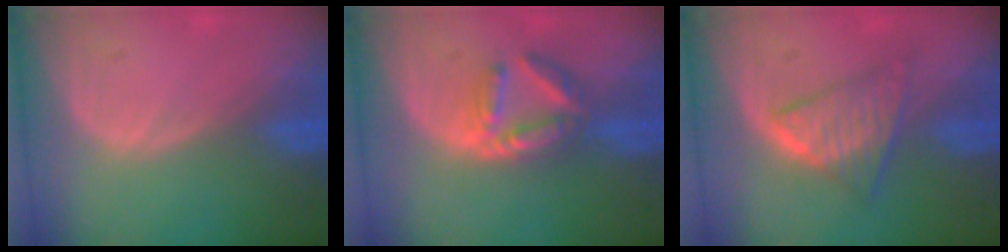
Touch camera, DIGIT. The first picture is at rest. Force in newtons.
{"total": 6.0, "press": 5.7, "slide": 1.8}
{"total": 6.0, "press": 5.7, "slide": 2.1}